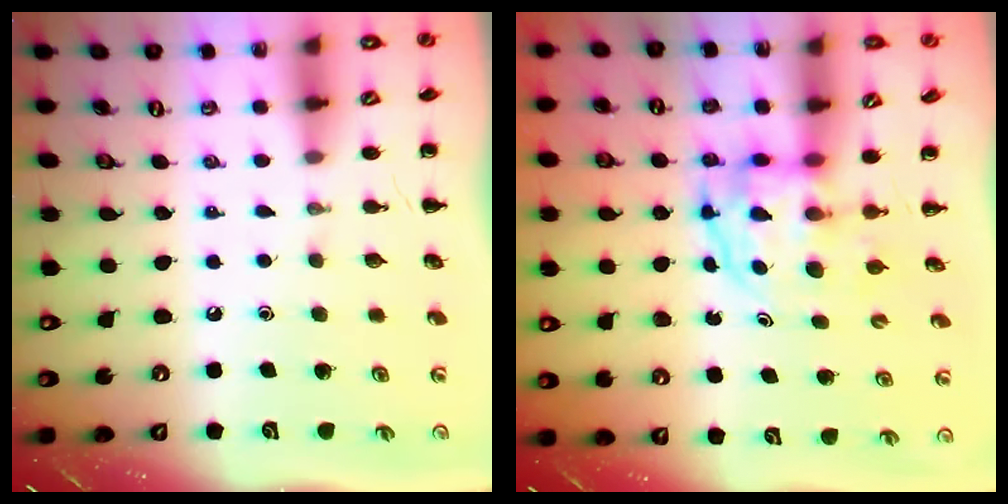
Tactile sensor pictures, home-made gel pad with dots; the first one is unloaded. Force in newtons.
{"total": 3.7, "press": 3.7, "slide": 0.2}